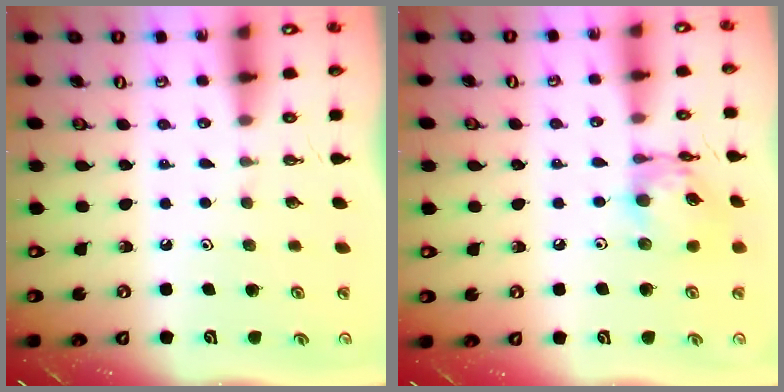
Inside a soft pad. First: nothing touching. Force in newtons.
{"total": 12.9, "press": 12.8, "slide": 1.1}